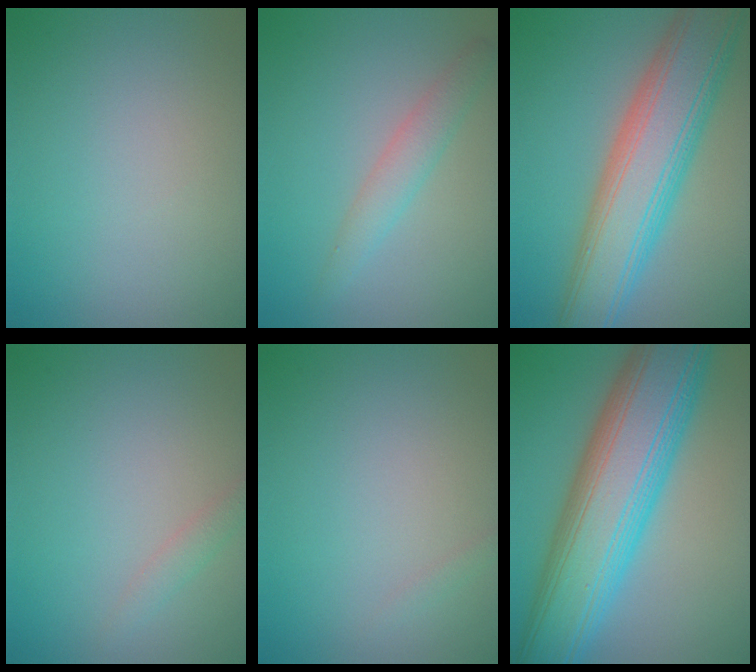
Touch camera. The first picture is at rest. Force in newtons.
{"total": 2.3, "press": 2.3, "slide": 0.0}
{"total": 10.1, "press": 10.1, "slide": 0.4}
{"total": 1.2, "press": 1.2, "slide": 0.1}
{"total": 0.5, "press": 0.5, "slide": 0.0}
{"total": 13.4, "press": 13.4, "slide": 0.2}